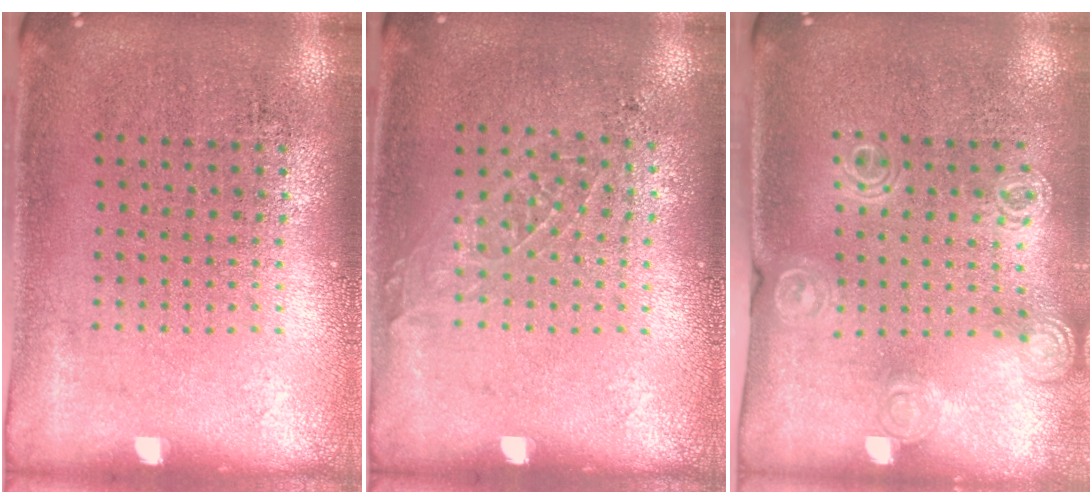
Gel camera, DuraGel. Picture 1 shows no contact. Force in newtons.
{"total": 0.8, "press": 0.8, "slide": 0.0}
{"total": 1.3, "press": 1.3, "slide": 0.3}